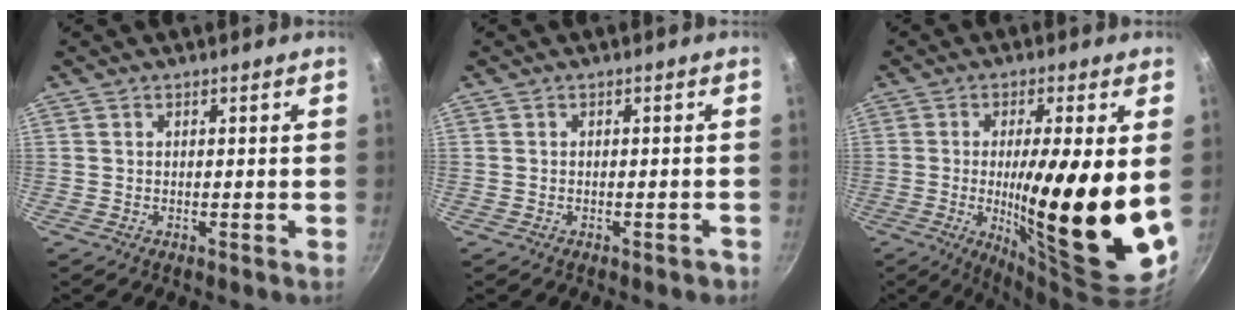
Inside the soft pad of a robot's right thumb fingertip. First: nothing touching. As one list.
[{"total": 1.4, "force": [-1.0, 0.6, 0.7], "torque": [-0.006, 0.019, -0.002]}, {"total": 20.5, "force": [-0.6, 3.8, 20.1], "torque": [-0.307, -0.024, -0.006]}]